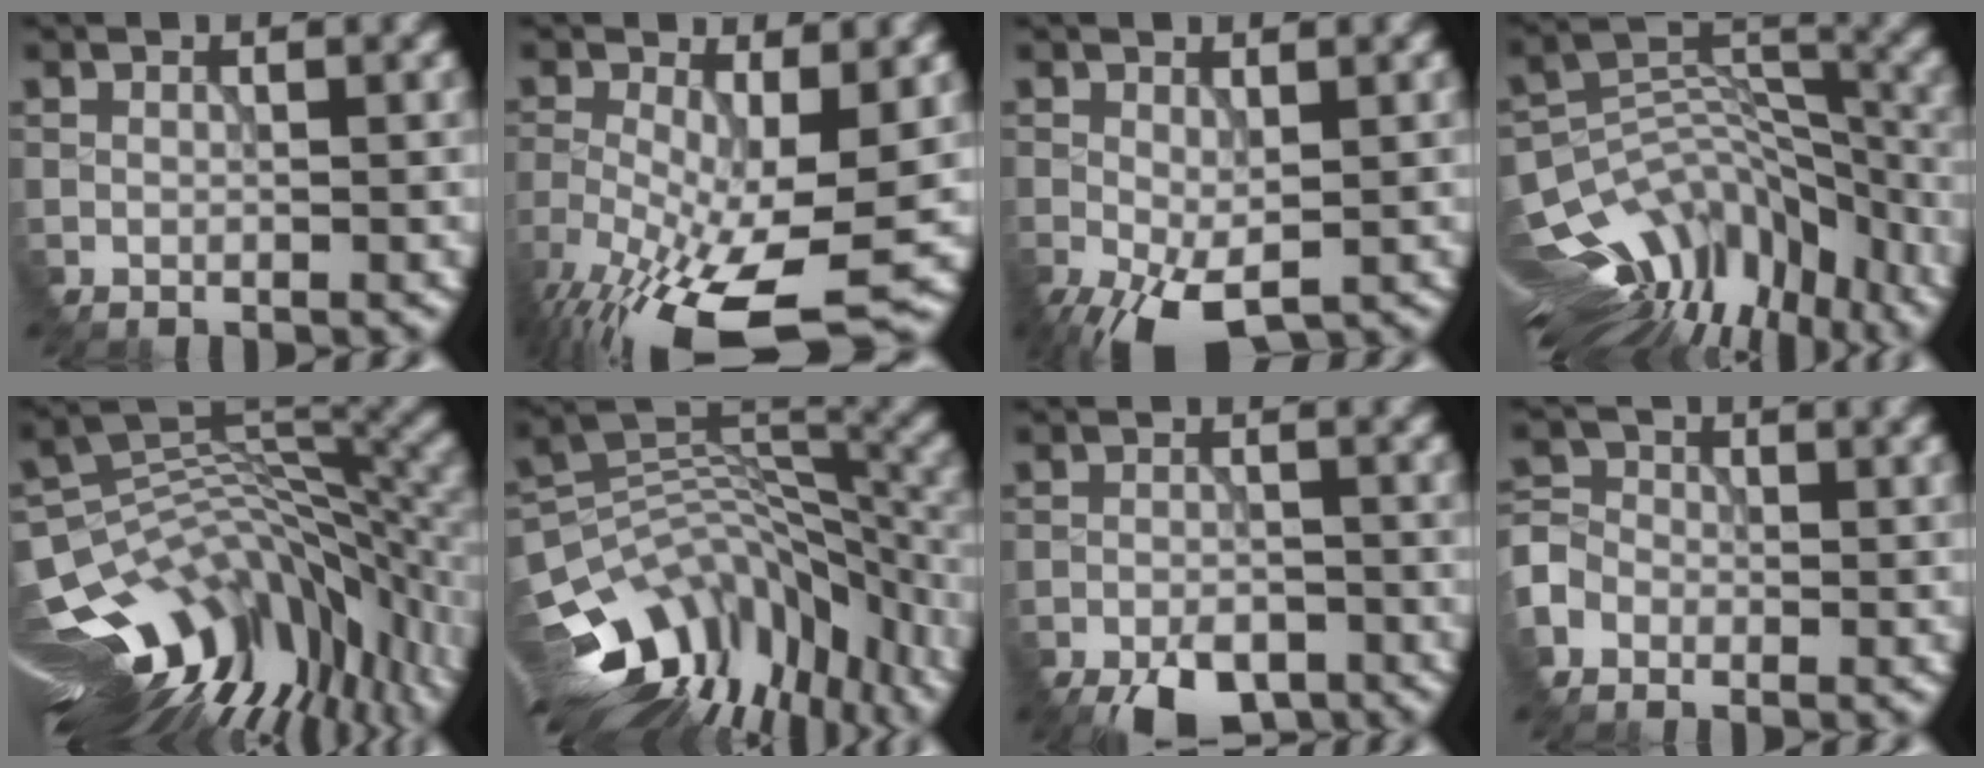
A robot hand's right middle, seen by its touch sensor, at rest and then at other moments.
{"total": 12.4, "force": [-5.9, 4.0, 10.1], "torque": [-0.194, -0.029, -0.099]}
{"total": 5.5, "force": [-2.6, 2.5, 4.2], "torque": [-0.094, -0.019, -0.036]}
{"total": 14.1, "force": [-10.1, 7.1, 6.8], "torque": [-0.120, 0.018, -0.143]}
{"total": 14.7, "force": [-7.4, 6.9, 10.6], "torque": [-0.196, 0.000, -0.117]}
{"total": 12.9, "force": [-7.3, 7.2, 7.9], "torque": [-0.151, -0.005, -0.103]}
{"total": 5.7, "force": [-4.4, 2.3, 2.9], "torque": [-0.038, -0.015, -0.070]}
{"total": 4.6, "force": [-2.5, 3.7, 1.3], "torque": [-0.024, -0.001, -0.059]}